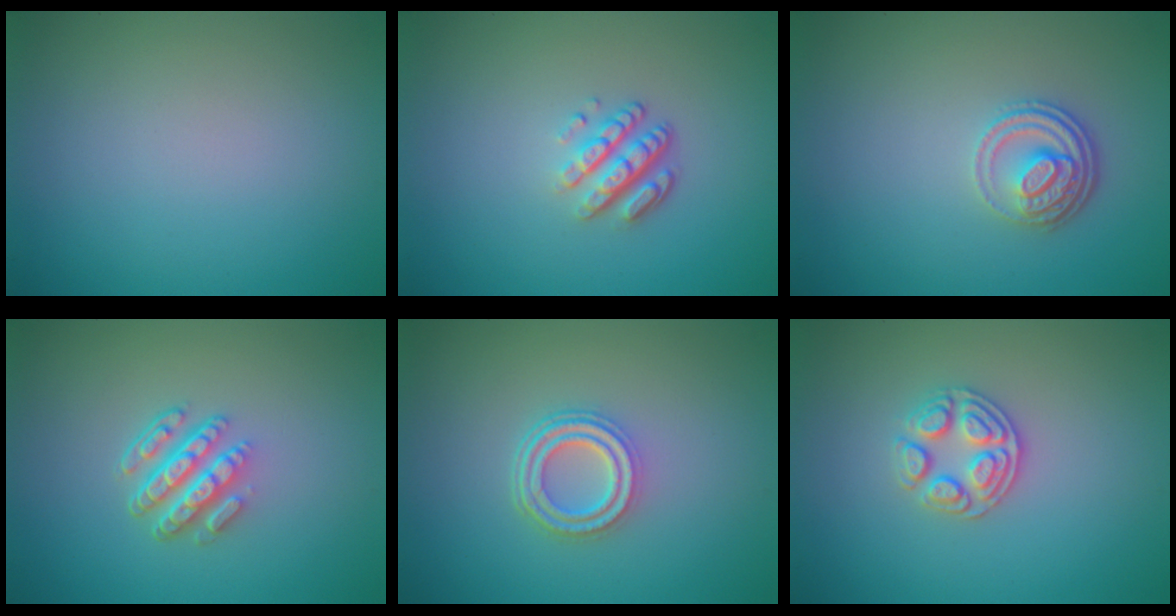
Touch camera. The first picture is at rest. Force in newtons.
{"total": 3.4, "press": 2.5, "slide": 2.4}
{"total": 3.4, "press": 2.6, "slide": 2.3}
{"total": 4.6, "press": 3.2, "slide": 3.3}
{"total": 3.9, "press": 3.0, "slide": 2.5}
{"total": 2.9, "press": 2.7, "slide": 1.0}